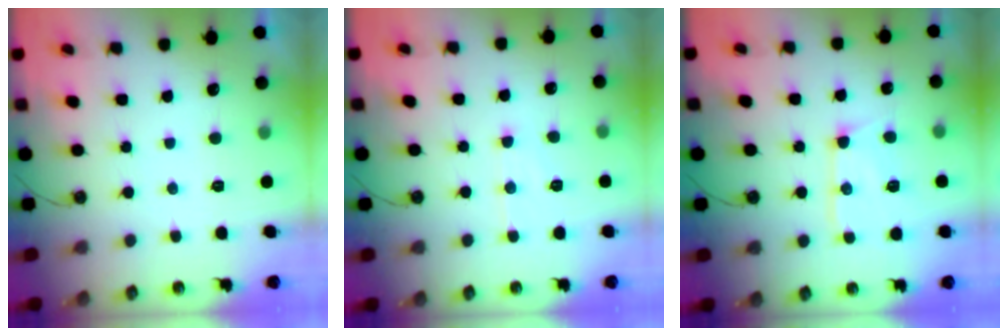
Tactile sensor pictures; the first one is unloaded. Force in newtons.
{"total": 6.4, "press": 6.4, "slide": 0.3}
{"total": 13.3, "press": 13.2, "slide": 1.2}